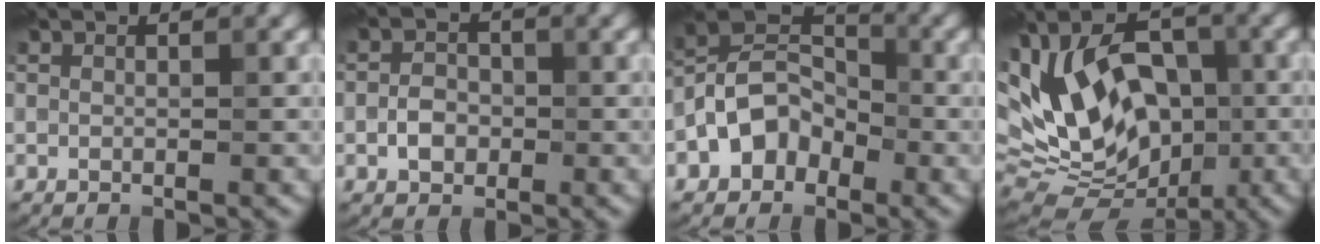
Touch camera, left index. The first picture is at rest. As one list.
[{"total": 2.0, "force": [-0.7, 1.5, 1.2], "torque": [-0.019, 0.009, -0.017]}, {"total": 5.1, "force": [-2.3, 3.6, 2.7], "torque": [-0.038, 0.018, -0.055]}, {"total": 12.7, "force": [-0.5, 8.0, 9.9], "torque": [-0.165, 0.010, 0.003]}]